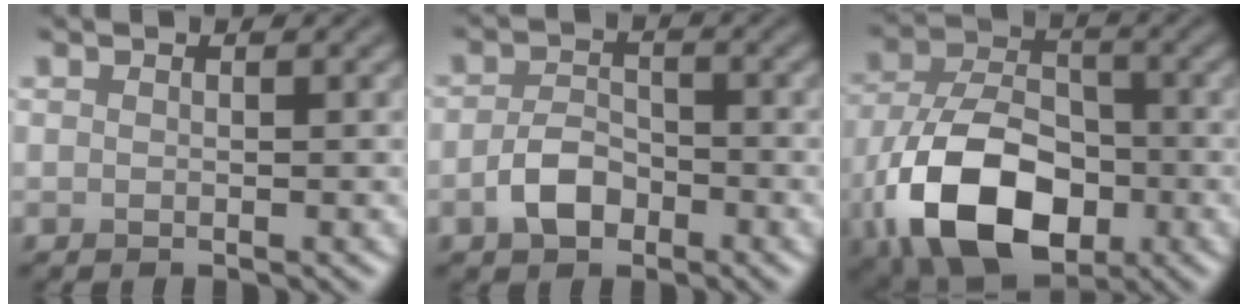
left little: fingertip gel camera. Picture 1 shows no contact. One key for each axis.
{"total": 3.1, "fx": -1.5, "fy": 2.0, "fz": 1.9, "tx": -0.035, "ty": 0.005, "tz": -0.031}
{"total": 12.4, "fx": -4.8, "fy": 7.6, "fz": 8.6, "tx": -0.181, "ty": -0.015, "tz": -0.092}